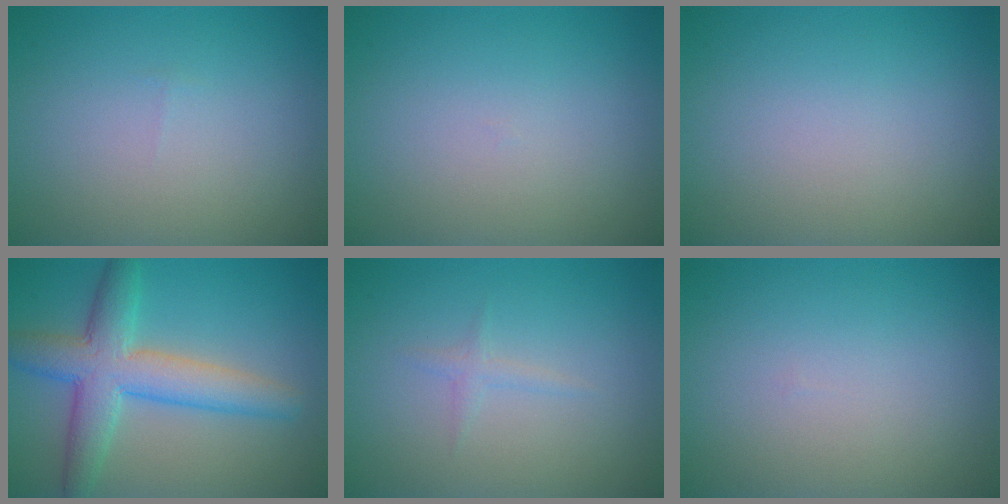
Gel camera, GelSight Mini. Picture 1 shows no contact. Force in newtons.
{"total": 0.0}
{"total": 0.0}
{"total": 6.5, "press": 6.5, "slide": 0.2}
{"total": 0.8, "press": 0.8, "slide": 0.1}
{"total": 0.0}